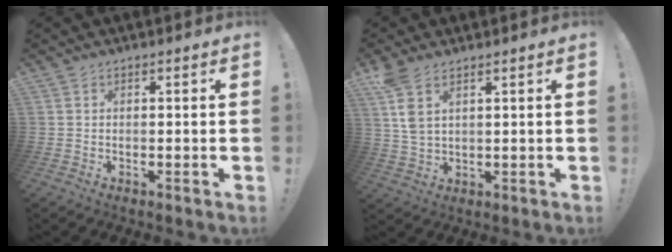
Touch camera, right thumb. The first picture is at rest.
{"total": 6.7, "force": [3.3, 3.3, 4.7], "torque": [-0.094, -0.010, 0.064]}